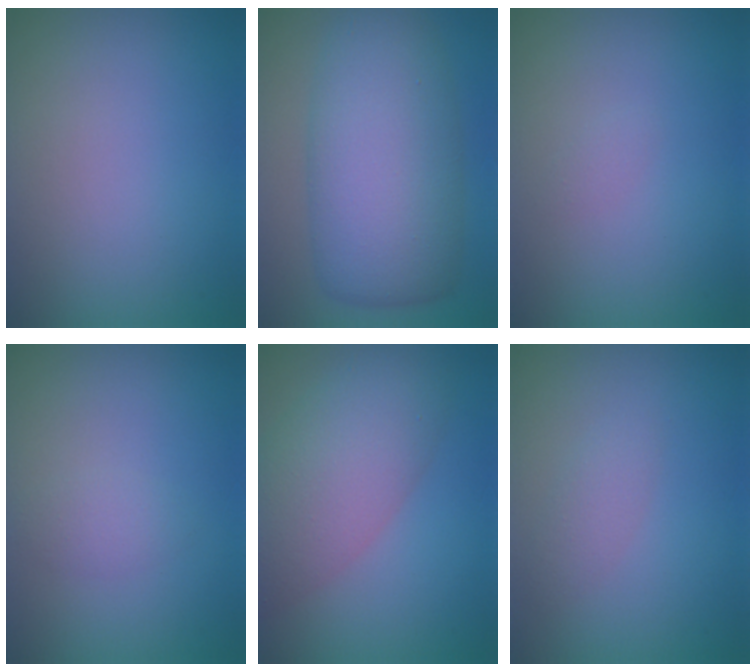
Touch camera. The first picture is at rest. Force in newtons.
{"total": 10.2, "press": 10.2, "slide": 0.0}
{"total": 0.6, "press": 0.6, "slide": 0.1}
{"total": 1.4, "press": 1.4, "slide": 0.0}
{"total": 6.9, "press": 6.9, "slide": 0.5}
{"total": 1.4, "press": 1.4, "slide": 0.1}